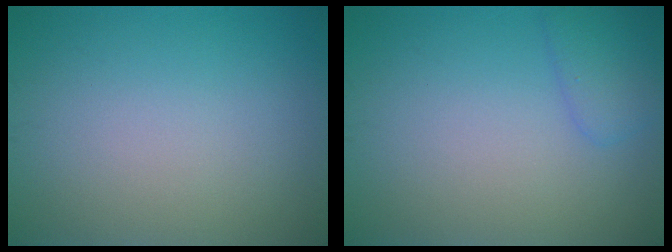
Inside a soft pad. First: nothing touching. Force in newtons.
{"total": 2.0, "press": 2.0, "slide": 0.1}